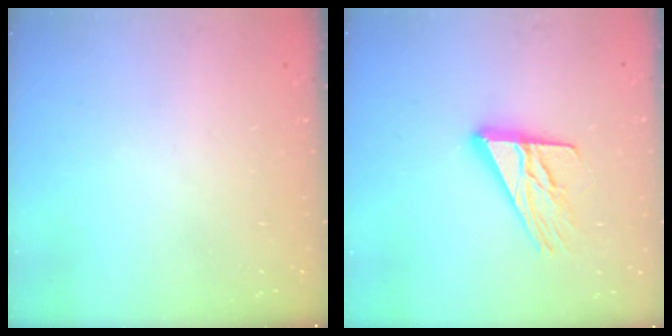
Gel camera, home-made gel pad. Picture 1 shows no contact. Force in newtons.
{"total": 13.9, "press": 13.9, "slide": 1.1}